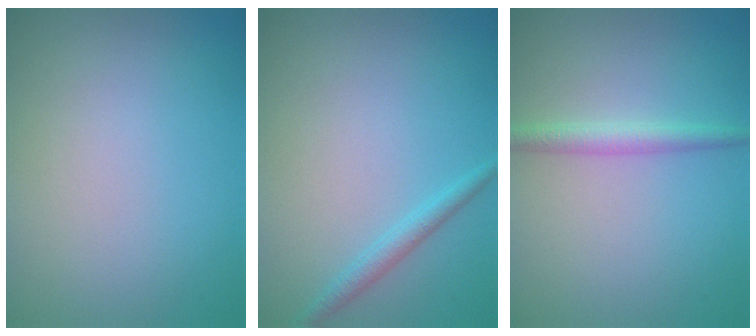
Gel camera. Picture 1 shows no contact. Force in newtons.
{"total": 1.5, "press": 1.5, "slide": 0.0}
{"total": 1.9, "press": 1.9, "slide": 0.1}